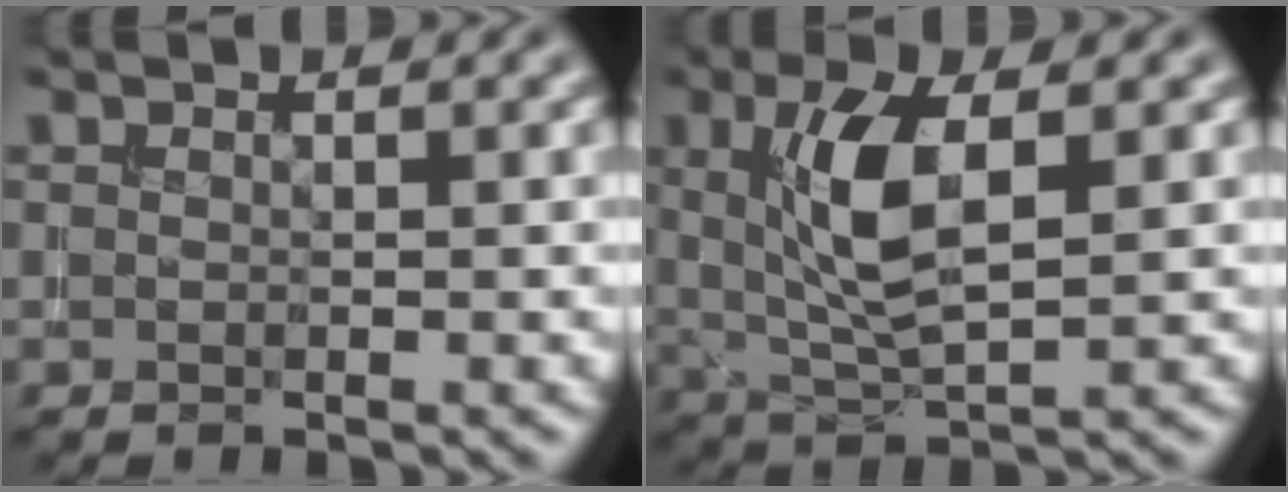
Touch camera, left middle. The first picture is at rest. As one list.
[{"total": 6.1, "force": [1.4, 2.3, 5.5], "torque": [-0.112, 0.002, 0.031]}]